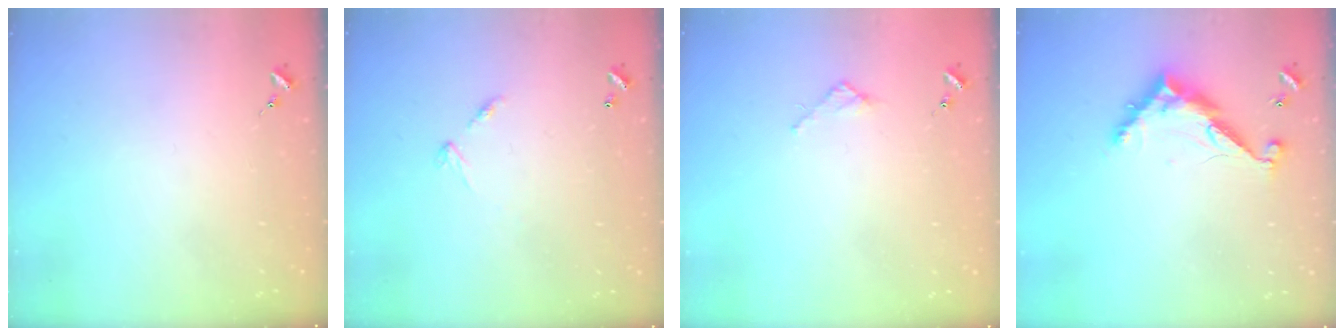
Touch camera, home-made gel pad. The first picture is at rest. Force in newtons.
{"total": 6.0, "press": 6.0, "slide": 0.5}
{"total": 2.4, "press": 2.3, "slide": 0.3}
{"total": 10.2, "press": 10.2, "slide": 0.8}